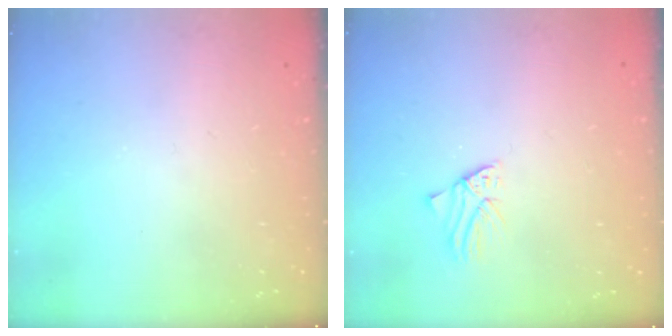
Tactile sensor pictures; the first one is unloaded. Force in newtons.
{"total": 1.4, "press": 1.4, "slide": 0.1}